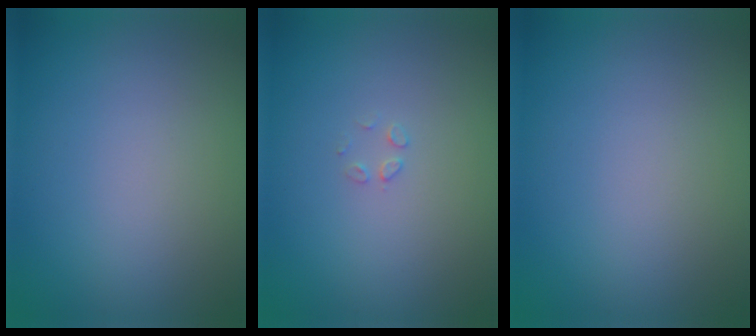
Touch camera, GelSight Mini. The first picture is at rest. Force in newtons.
{"total": 0.8, "press": 0.8, "slide": 0.0}
{"total": 0.0}